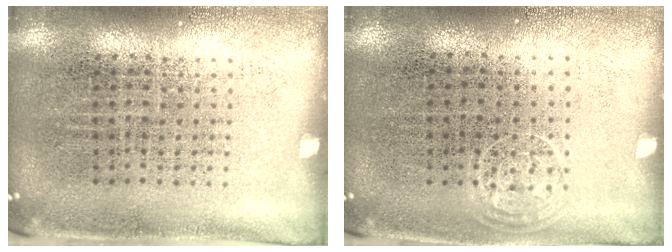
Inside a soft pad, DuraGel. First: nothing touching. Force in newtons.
{"total": 0.8, "press": 0.6, "slide": 0.5}